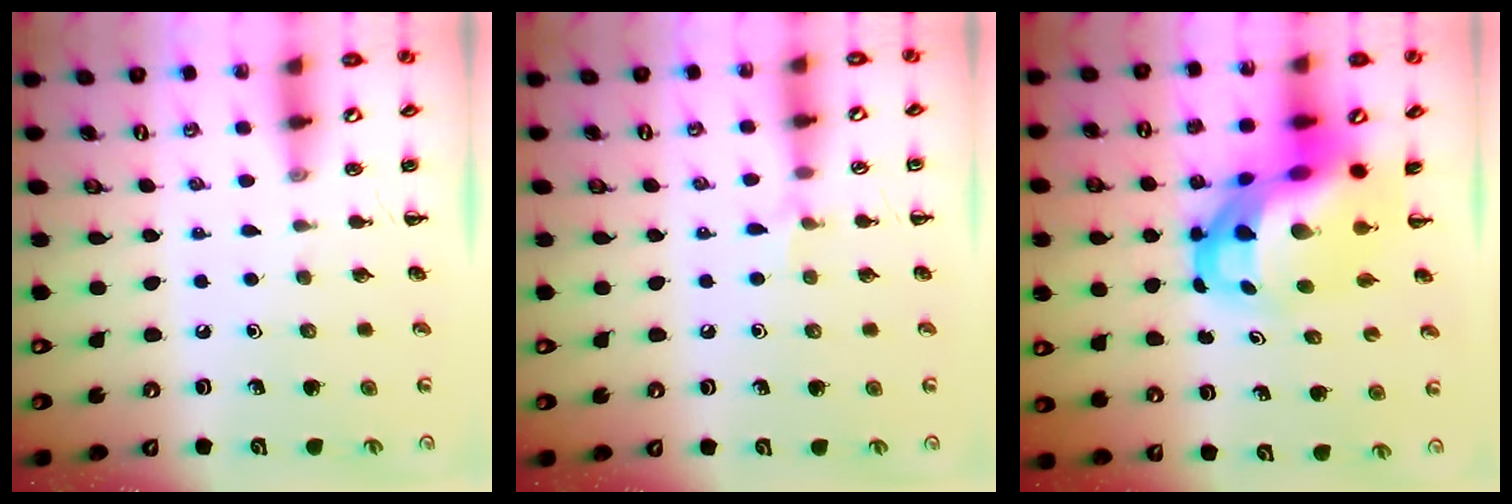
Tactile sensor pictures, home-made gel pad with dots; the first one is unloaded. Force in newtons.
{"total": 4.3, "press": 4.2, "slide": 1.2}
{"total": 13.4, "press": 12.9, "slide": 3.4}